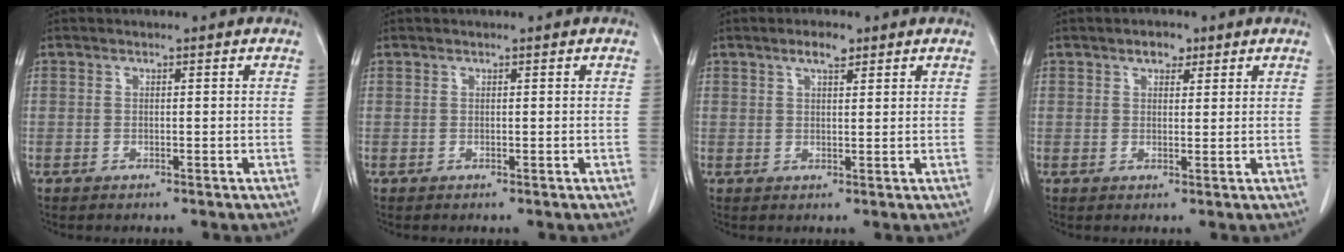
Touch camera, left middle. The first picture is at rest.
{"total": 0.0}
{"total": 2.8, "force": [1.9, 0.8, 1.9], "torque": [-0.037, 0.004, 0.032]}
{"total": 2.5, "force": [1.6, 1.4, 1.3], "torque": [-0.022, 0.005, 0.025]}